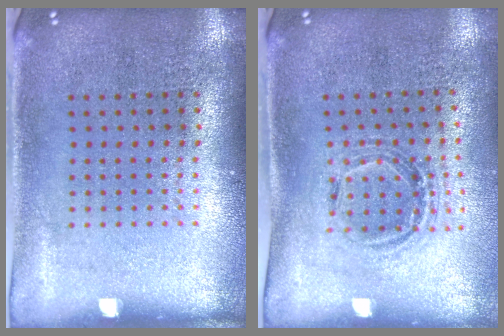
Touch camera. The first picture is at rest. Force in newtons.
{"total": 1.0, "press": 1.0, "slide": 0.1}